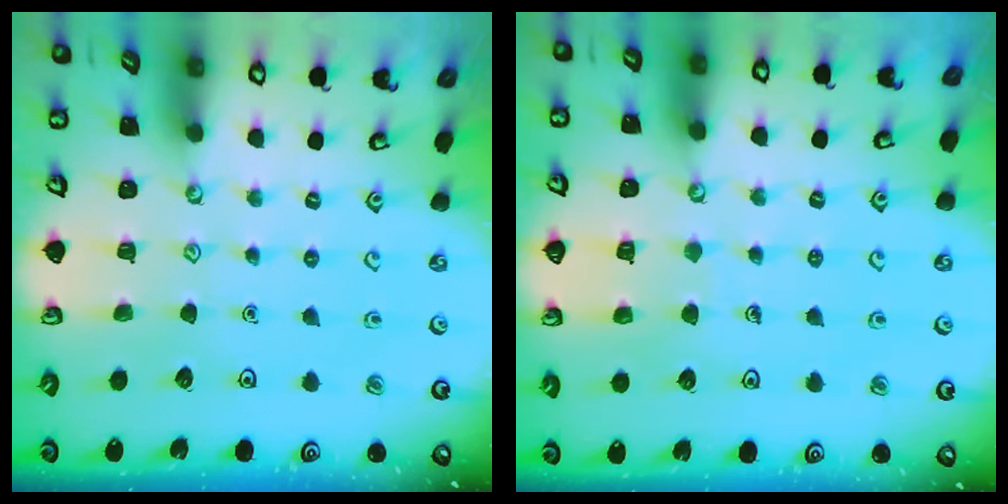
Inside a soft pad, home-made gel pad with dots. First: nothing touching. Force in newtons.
{"total": 5.6, "press": 5.6, "slide": 0.5}